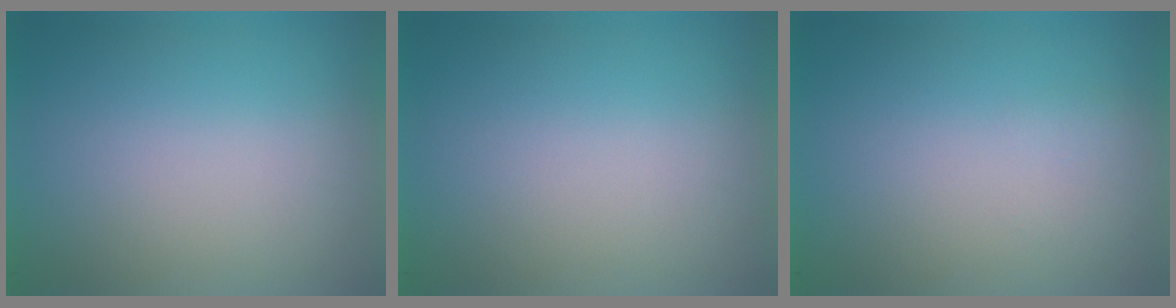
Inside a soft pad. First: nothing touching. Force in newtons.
{"total": 0.0}
{"total": 1.1}